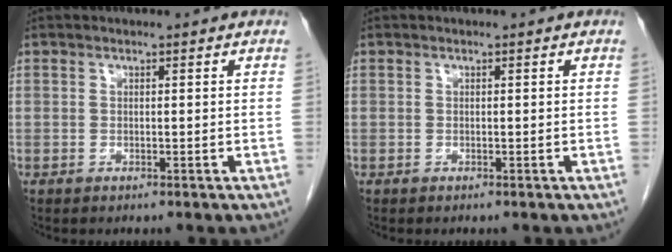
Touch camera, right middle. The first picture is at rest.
{"total": 0.0}